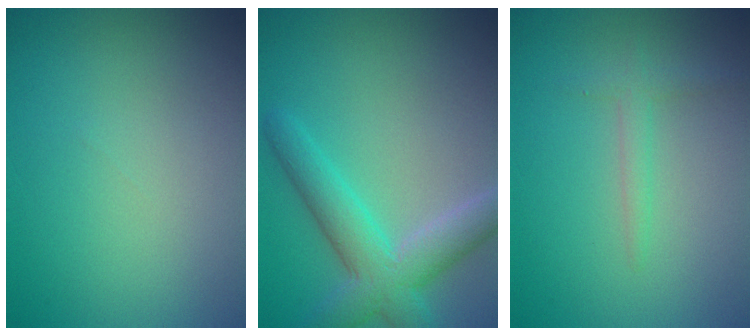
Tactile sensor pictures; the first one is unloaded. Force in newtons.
{"total": 5.4, "press": 5.3, "slide": 0.7}
{"total": 1.5, "press": 1.5, "slide": 0.1}